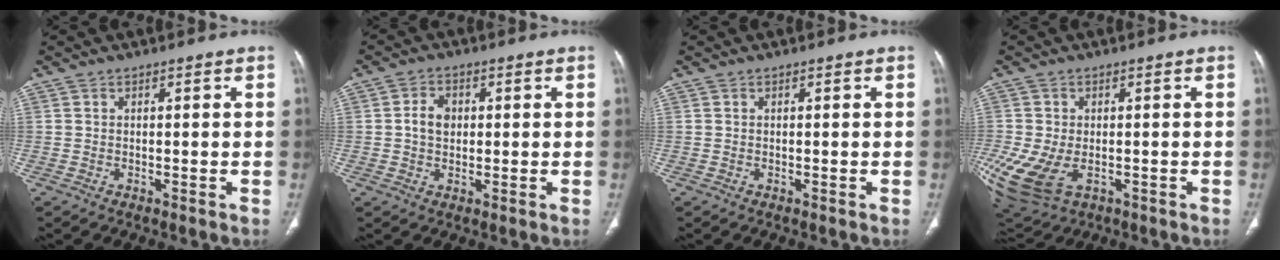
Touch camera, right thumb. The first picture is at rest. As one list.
[{"total": 4.2, "force": [0.4, 3.2, 2.7], "torque": [-0.041, 0.007, 0.005]}, {"total": 0.0}, {"total": 14.7, "force": [-4.2, 9.9, 10.1], "torque": [-0.251, -0.014, -0.054]}]